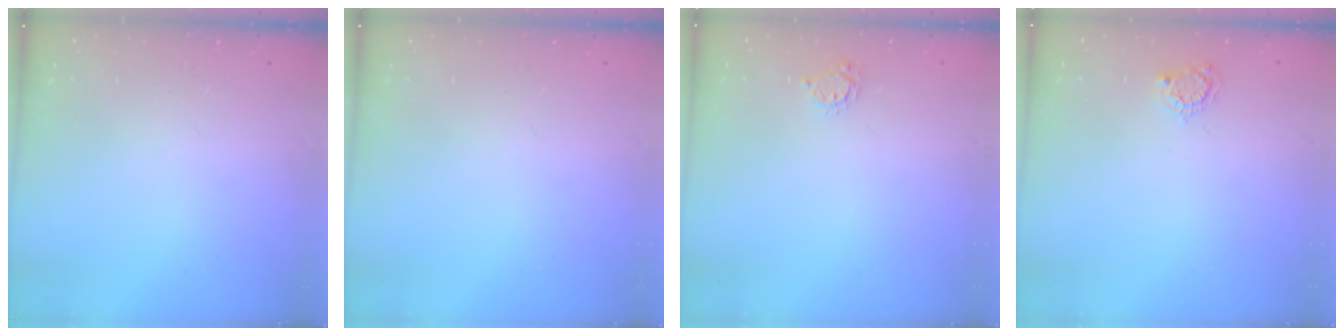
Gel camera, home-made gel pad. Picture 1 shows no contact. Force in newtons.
{"total": 0.0}
{"total": 4.0, "press": 4.0, "slide": 0.4}
{"total": 4.1, "press": 4.1, "slide": 0.4}